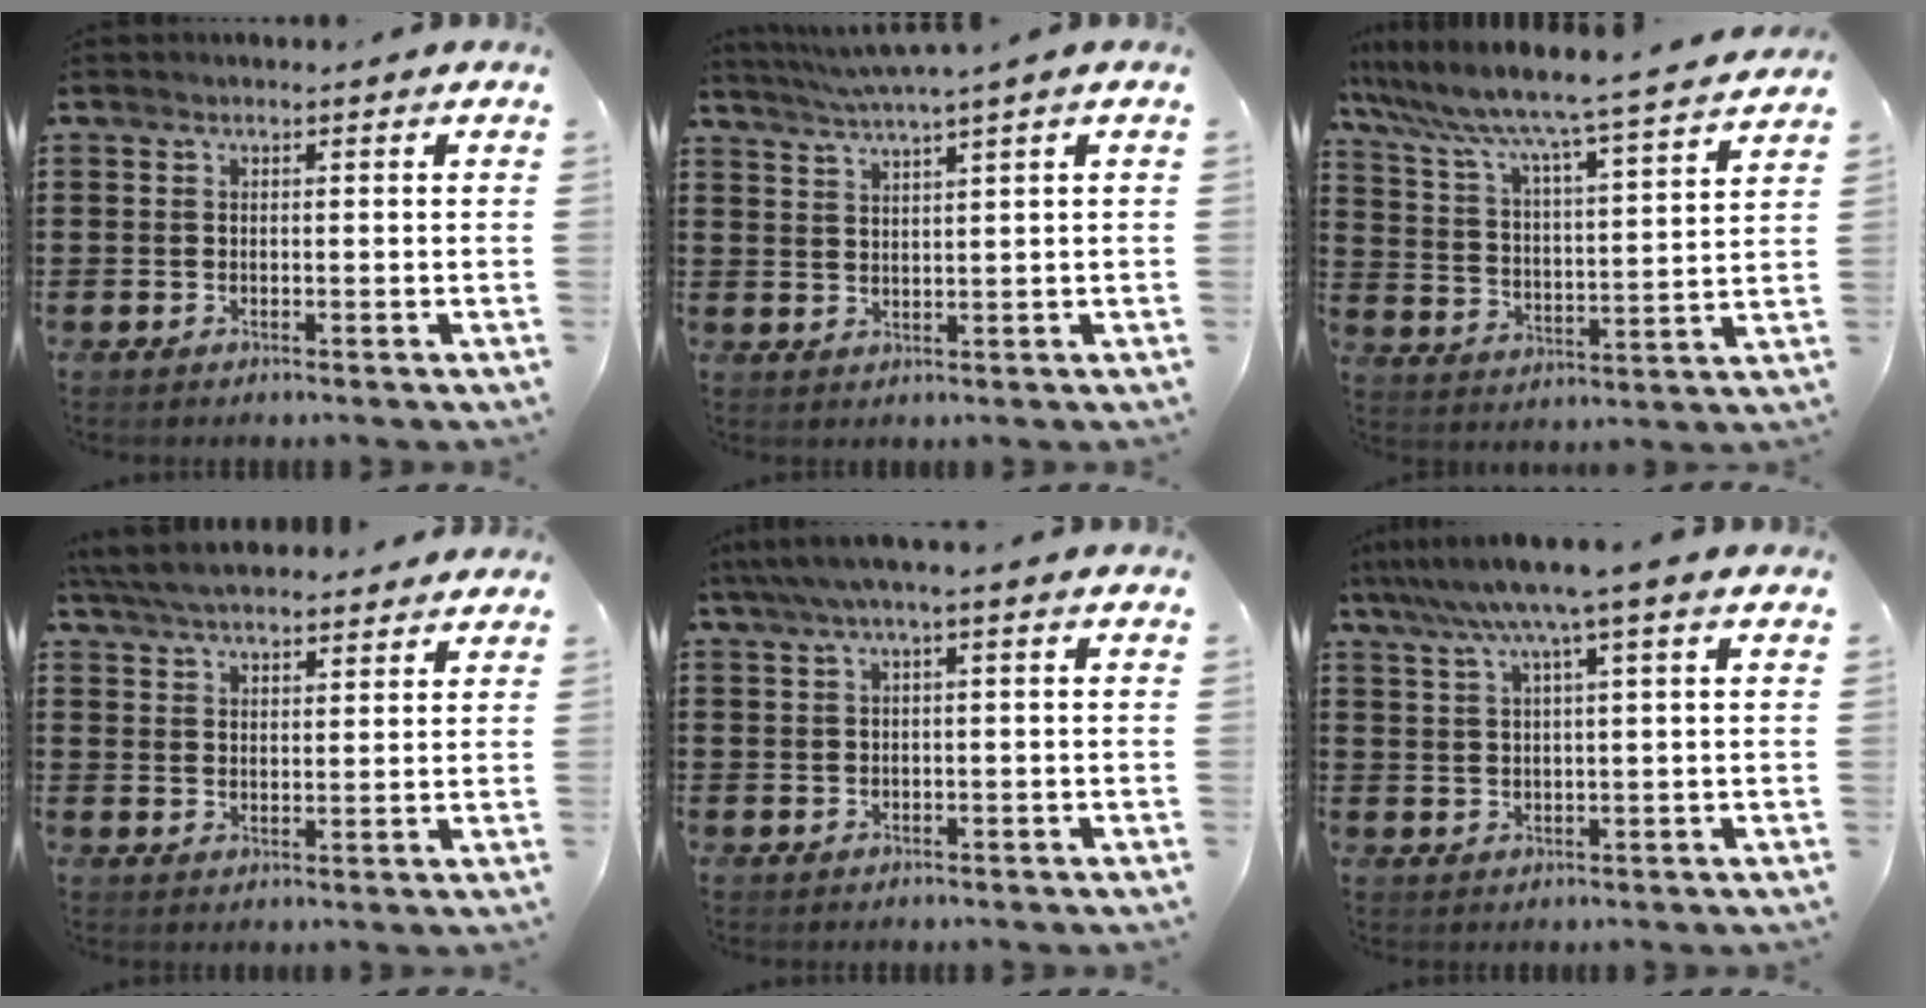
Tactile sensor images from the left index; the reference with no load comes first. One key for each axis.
{"total": 2.9, "fx": 2.2, "fy": -0.9, "fz": 1.6, "tx": -0.035, "ty": -0.010, "tz": 0.036}
{"total": 5.7, "fx": 5.3, "fy": -0.8, "fz": 2.0, "tx": -0.066, "ty": -0.055, "tz": 0.078}
{"total": 5.4, "fx": 5.1, "fy": 0.9, "fz": 1.5, "tx": -0.045, "ty": -0.010, "tz": 0.096}
{"total": 2.1, "fx": -0.3, "fy": 0.2, "fz": 2.1, "tx": -0.035, "ty": -0.001, "tz": -0.008}
{"total": 6.4, "fx": 3.6, "fy": -0.5, "fz": 5.3, "tx": -0.110, "ty": -0.012, "tz": 0.059}